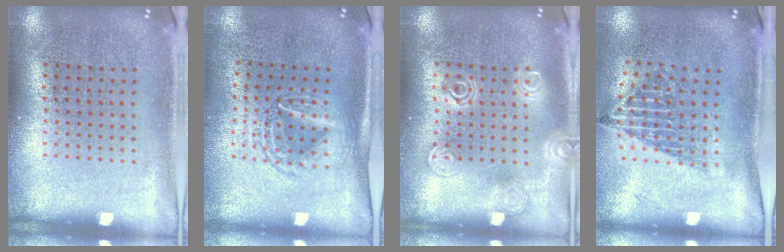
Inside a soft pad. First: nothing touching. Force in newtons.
{"total": 1.6, "press": 1.3, "slide": 0.9}
{"total": 1.2, "press": 1.2, "slide": 0.0}
{"total": 1.6, "press": 1.2, "slide": 1.0}